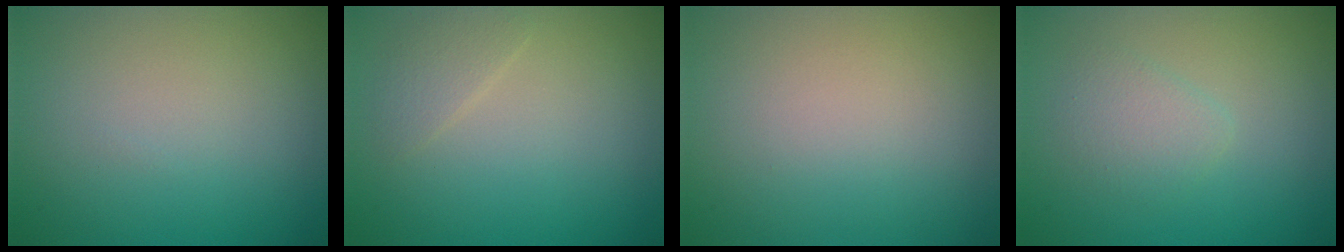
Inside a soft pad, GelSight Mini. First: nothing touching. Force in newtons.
{"total": 1.4, "press": 1.4, "slide": 0.1}
{"total": 0.0}
{"total": 1.9, "press": 1.9, "slide": 0.1}